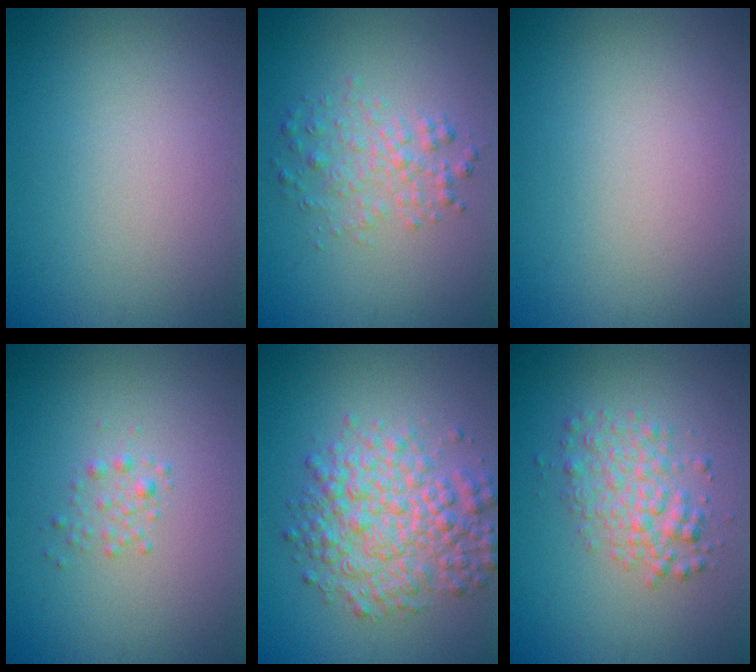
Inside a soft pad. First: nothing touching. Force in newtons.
{"total": 2.5, "press": 2.5, "slide": 0.0}
{"total": 0.0}
{"total": 1.1, "press": 1.1, "slide": 0.0}
{"total": 5.8, "press": 5.8, "slide": 0.1}
{"total": 3.2, "press": 3.2, "slide": 0.1}